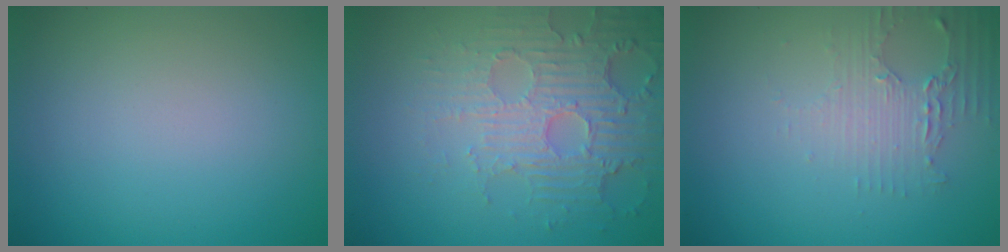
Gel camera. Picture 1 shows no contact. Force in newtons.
{"total": 4.2, "press": 4.1, "slide": 1.2}
{"total": 2.2, "press": 2.1, "slide": 0.6}